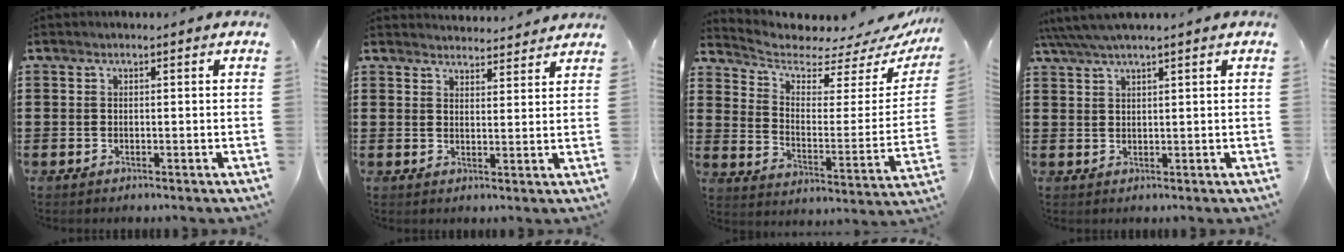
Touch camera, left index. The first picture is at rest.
{"total": 3.3, "force": [3.3, 0.2, -0.1], "torque": [0.000, -0.017, 0.060]}
{"total": 5.2, "force": [4.5, 1.6, 1.9], "torque": [-0.056, -0.045, 0.074]}
{"total": 2.8, "force": [2.3, -0.1, 1.7], "torque": [-0.039, 0.001, 0.041]}